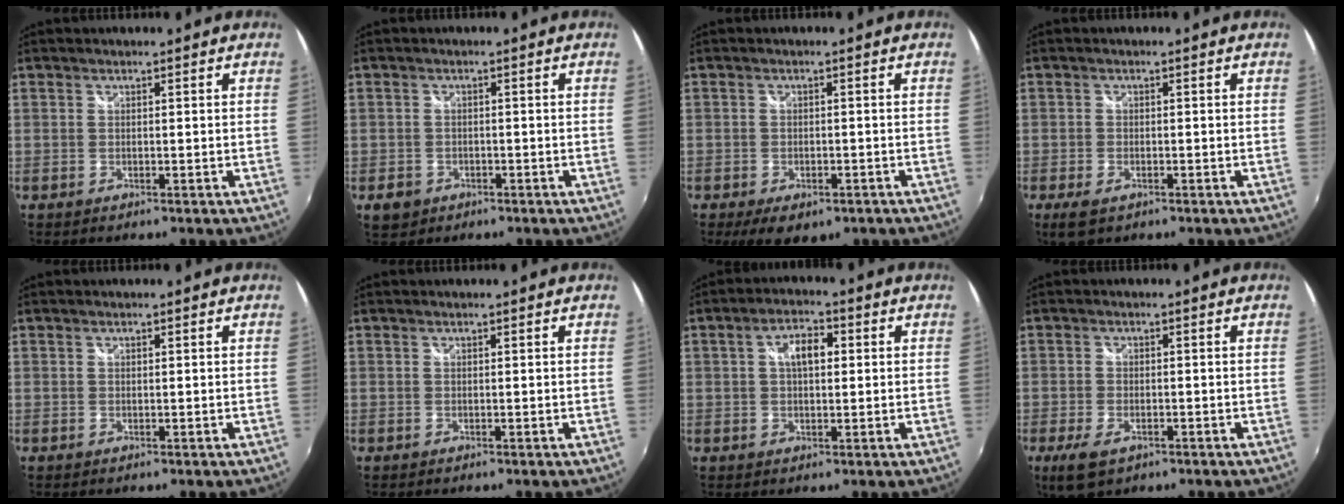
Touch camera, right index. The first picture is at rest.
{"total": 3.3, "force": [-1.4, 2.9, 0.8], "torque": [-0.027, 0.005, -0.016]}
{"total": 7.1, "force": [-4.4, 3.7, 4.2], "torque": [-0.090, -0.019, -0.062]}
{"total": 3.6, "force": [-2.0, 1.9, 2.4], "torque": [-0.055, -0.008, -0.034]}
{"total": 0.0}
{"total": 0.0}
{"total": 5.2, "force": [0.9, 2.7, 4.3], "torque": [-0.075, 0.015, 0.015]}
{"total": 5.5, "force": [-2.9, 2.9, 3.7], "torque": [-0.090, -0.014, -0.051]}